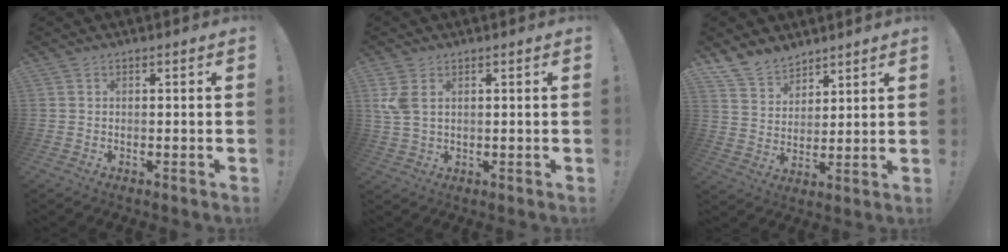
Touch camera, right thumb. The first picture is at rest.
{"total": 5.2, "force": [2.1, 2.9, 3.7], "torque": [-0.086, -0.005, 0.039]}
{"total": 9.7, "force": [8.0, 5.2, 1.7], "torque": [-0.042, -0.056, 0.159]}